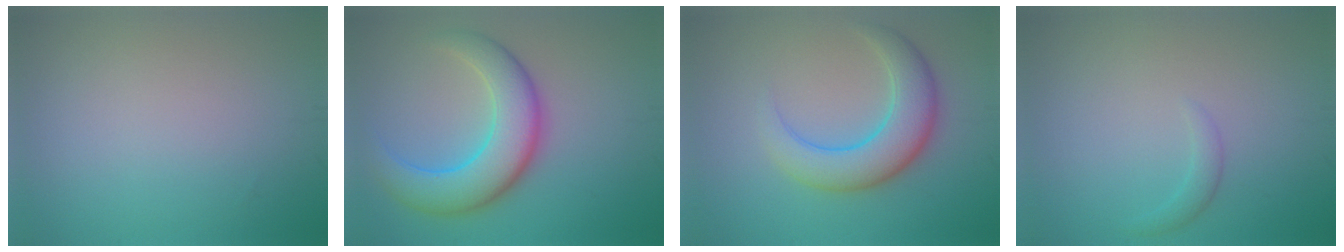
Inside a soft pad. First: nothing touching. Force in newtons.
{"total": 7.2, "press": 7.2, "slide": 0.1}
{"total": 5.7, "press": 5.7, "slide": 0.1}
{"total": 1.1, "press": 1.1, "slide": 0.1}